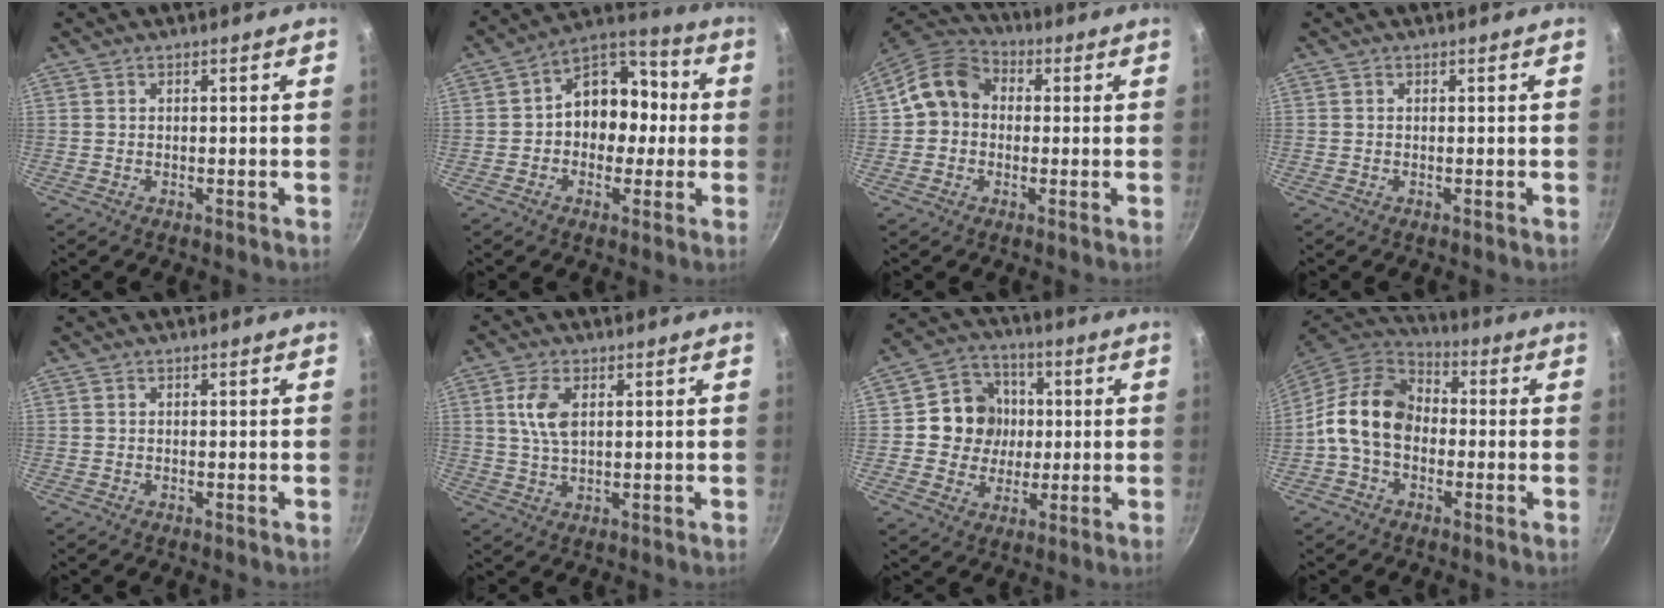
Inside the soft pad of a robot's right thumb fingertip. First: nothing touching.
{"total": 13.6, "force": [0.0, 10.5, 8.5], "torque": [-0.059, 0.047, -0.018]}
{"total": 10.2, "force": [0.5, 8.6, 5.4], "torque": [-0.065, 0.027, -0.013]}
{"total": 0.0}
{"total": 0.0}
{"total": 6.1, "force": [1.7, 3.2, 4.9], "torque": [-0.095, -0.002, 0.034]}
{"total": 11.4, "force": [1.0, 10.5, 4.3], "torque": [-0.029, 0.011, 0.006]}
{"total": 12.9, "force": [-1.0, 9.6, 8.6], "torque": [-0.124, 0.033, -0.039]}